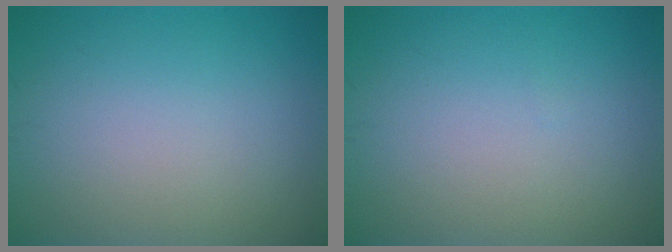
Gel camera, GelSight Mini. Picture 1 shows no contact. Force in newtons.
{"total": 0.0}